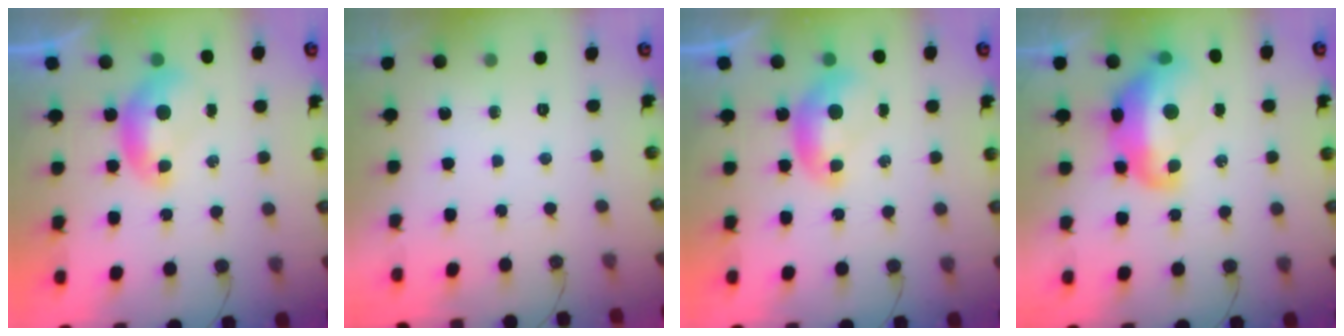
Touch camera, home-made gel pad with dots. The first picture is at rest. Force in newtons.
{"total": 0.0}
{"total": 0.0}
{"total": 8.2, "press": 8.1, "slide": 1.2}